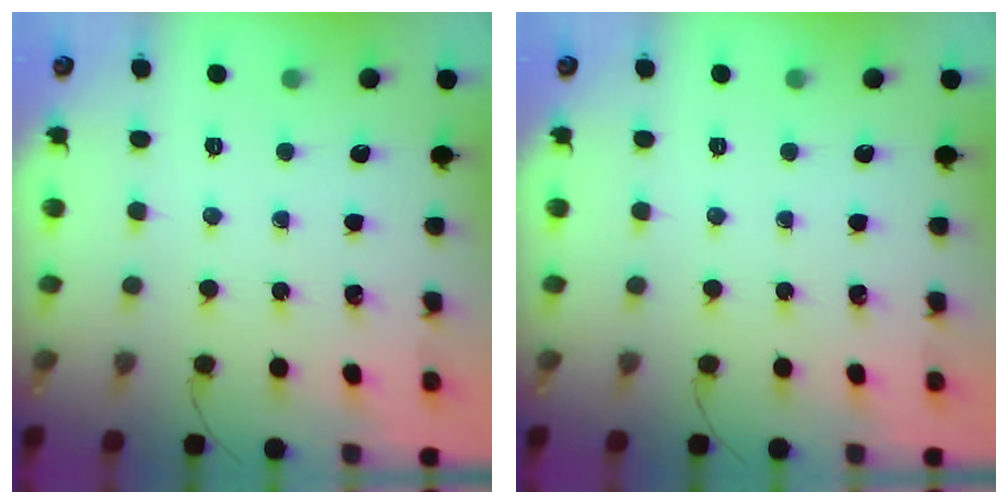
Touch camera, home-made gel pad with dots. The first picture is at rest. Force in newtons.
{"total": 0.0}